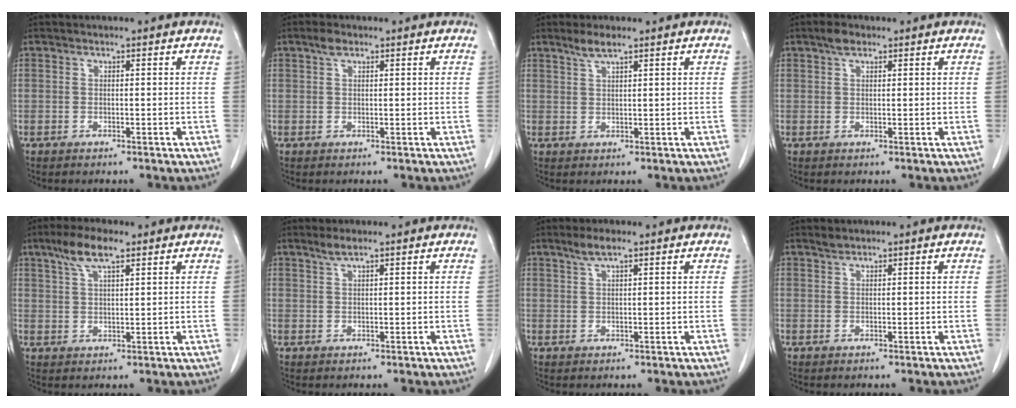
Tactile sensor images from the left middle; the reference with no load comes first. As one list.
[{"total": 1.6, "force": [1.1, 0.7, 1.0], "torque": [-0.022, 0.007, 0.019]}, {"total": 2.6, "force": [2.0, 0.2, 1.6], "torque": [-0.040, 0.001, 0.041]}, {"total": 2.0, "force": [1.3, 0.8, 1.2], "torque": [-0.026, 0.007, 0.024]}, {"total": 6.0, "force": [3.9, 1.3, 4.3], "torque": [-0.095, 0.012, 0.075]}, {"total": 1.7, "force": [1.3, 0.0, 1.0], "torque": [-0.025, 0.002, 0.028]}, {"total": 2.5, "force": [1.8, 0.2, 1.7], "torque": [-0.041, 0.004, 0.036]}, {"total": 0.8, "force": [0.8, 0.1, 0.2], "torque": [-0.010, 0.002, 0.019]}]